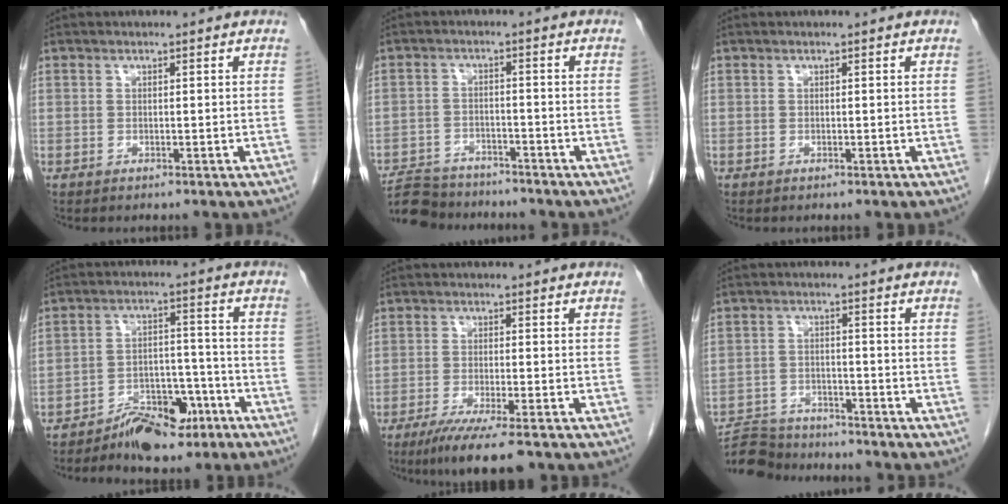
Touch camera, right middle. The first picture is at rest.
{"total": 8.9, "force": [-8.3, 2.8, 1.7], "torque": [-0.033, 0.004, -0.133]}
{"total": 0.0}
{"total": 9.0, "force": [-6.5, 4.2, 4.7], "torque": [-0.069, 0.014, -0.106]}
{"total": 8.3, "force": [-6.0, 0.5, 5.8], "torque": [-0.090, -0.021, -0.091]}
{"total": 9.8, "force": [-9.4, 2.3, 1.5], "torque": [-0.028, 0.006, -0.155]}